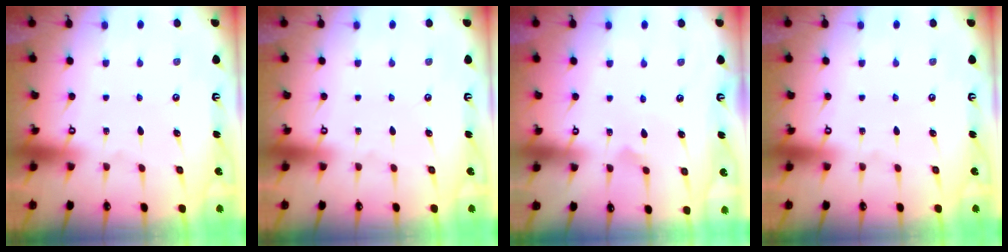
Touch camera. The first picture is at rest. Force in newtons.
{"total": 0.0}
{"total": 5.7, "press": 5.7, "slide": 0.5}
{"total": 0.0}